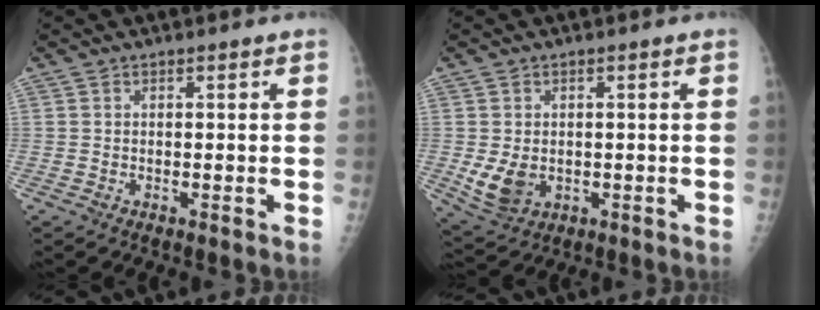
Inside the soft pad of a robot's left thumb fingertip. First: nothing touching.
{"total": 6.3, "force": [-0.8, 4.7, 4.1], "torque": [-0.068, -0.006, 0.001]}